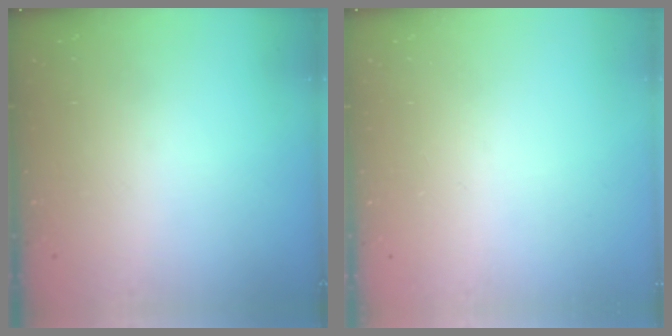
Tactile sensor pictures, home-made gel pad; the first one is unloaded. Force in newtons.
{"total": 0.0}